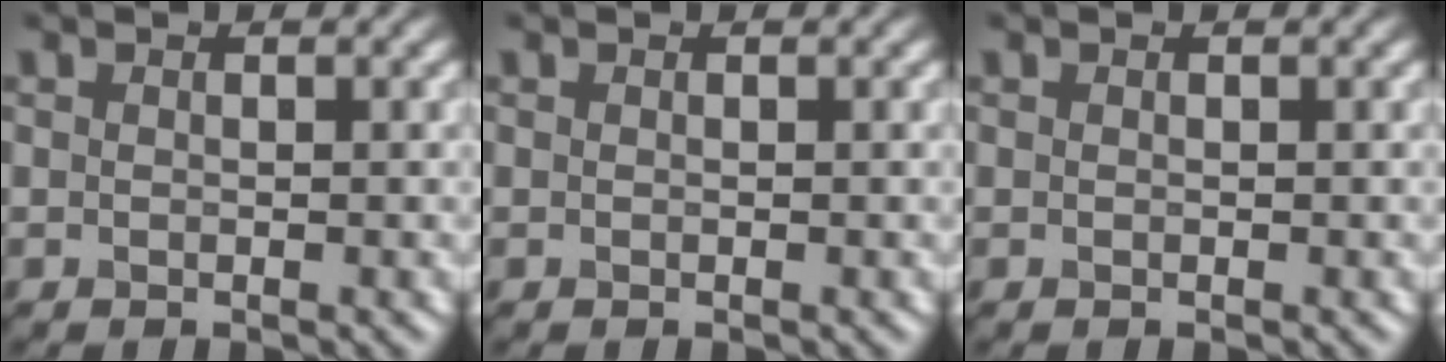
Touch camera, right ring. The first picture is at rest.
{"total": 0.0}
{"total": 0.0}